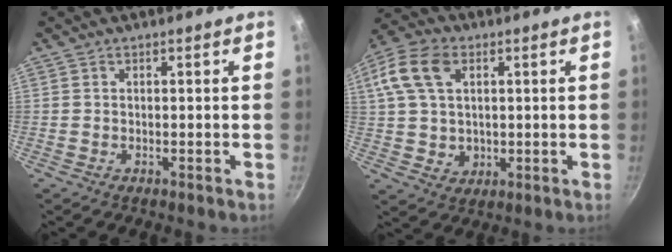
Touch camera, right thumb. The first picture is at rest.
{"total": 14.3, "force": [3.8, 10.5, 9.0], "torque": [-0.163, 0.010, 0.070]}